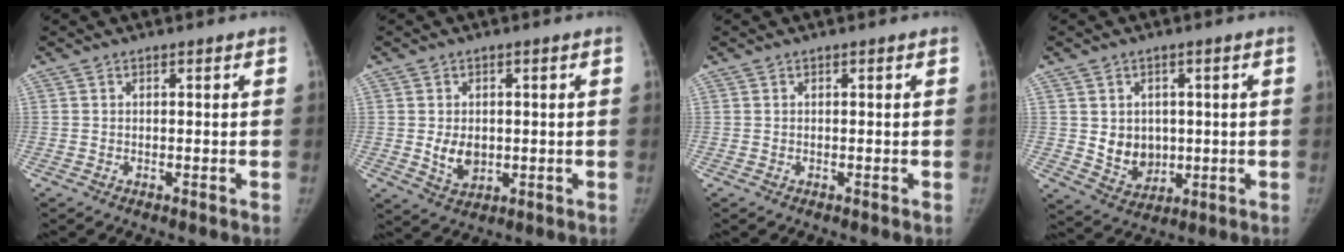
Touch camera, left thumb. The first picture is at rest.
{"total": 5.1, "force": [-0.2, 3.7, 3.5], "torque": [-0.043, -0.007, 0.005]}
{"total": 0.0}
{"total": 7.2, "force": [0.3, 6.0, 4.0], "torque": [-0.030, -0.009, 0.022]}